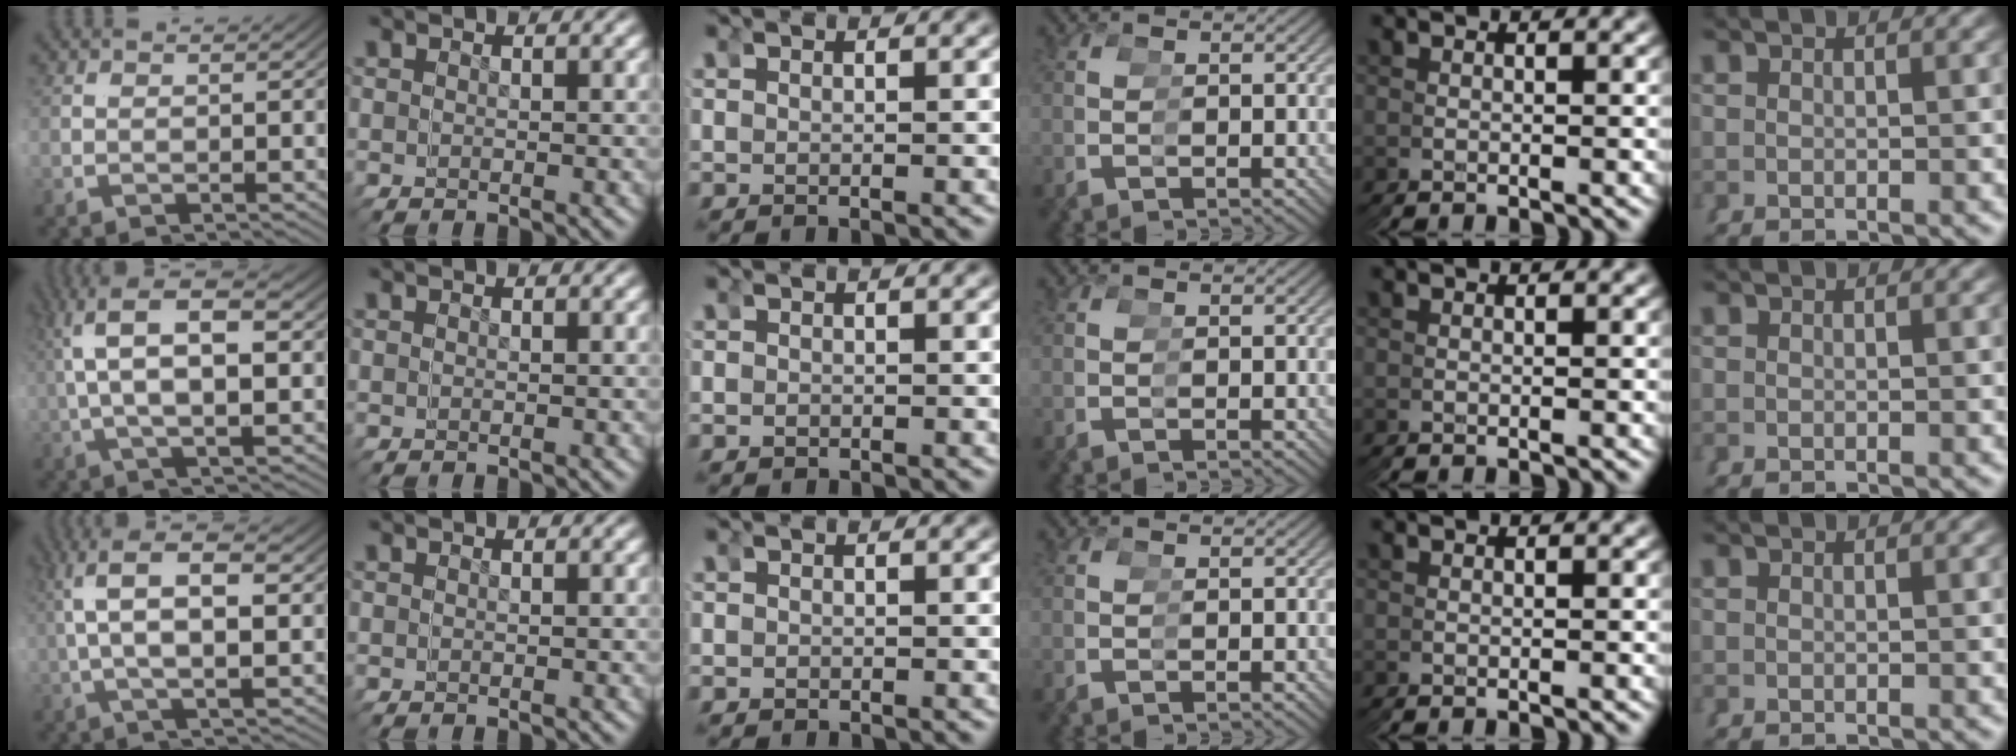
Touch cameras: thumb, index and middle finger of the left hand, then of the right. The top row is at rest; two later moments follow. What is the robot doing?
{"motion": "grasp_and_lifting", "object": "bandage"}